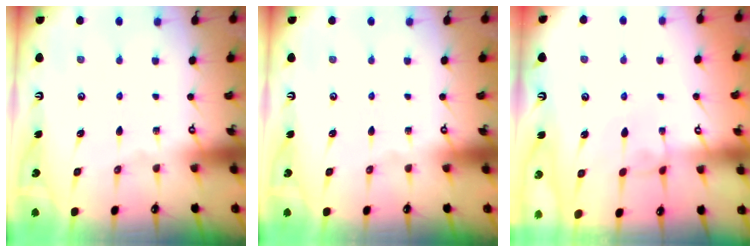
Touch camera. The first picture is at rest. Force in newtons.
{"total": 0.0}
{"total": 3.3, "press": 3.3, "slide": 0.1}